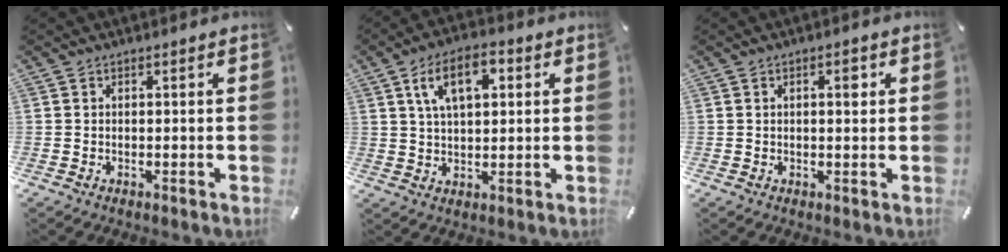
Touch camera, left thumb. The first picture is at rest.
{"total": 9.9, "force": [3.7, 5.2, 7.6], "torque": [-0.131, 0.004, 0.063]}
{"total": 2.7, "force": [0.7, 1.1, 2.3], "torque": [-0.025, -0.002, 0.004]}